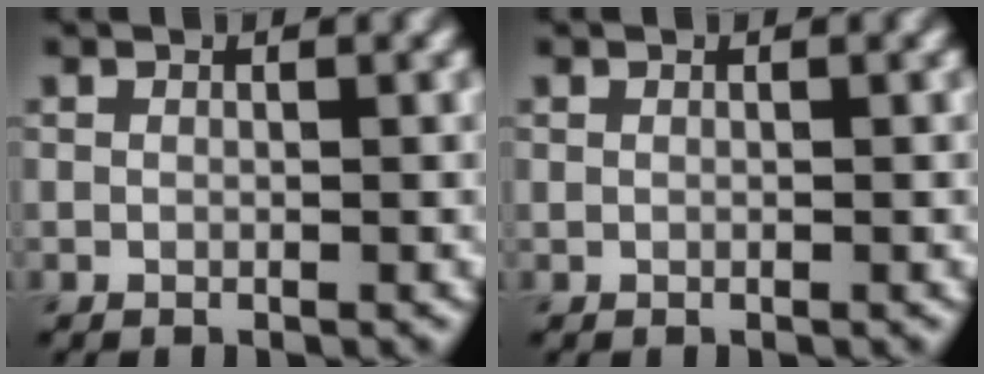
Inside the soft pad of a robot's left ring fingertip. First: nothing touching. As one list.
[{"total": 0.0}]